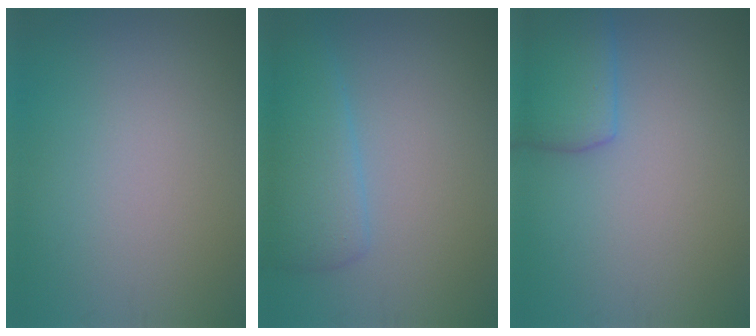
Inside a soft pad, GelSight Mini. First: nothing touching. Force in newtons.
{"total": 4.0, "press": 4.0, "slide": 0.3}
{"total": 3.9, "press": 3.9, "slide": 0.3}